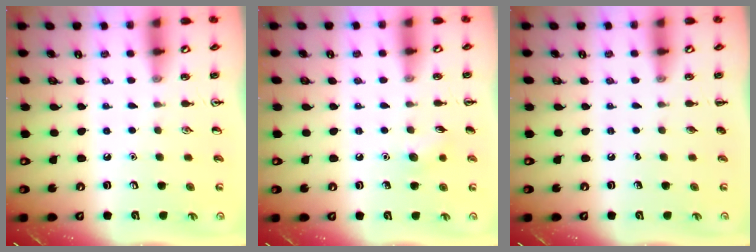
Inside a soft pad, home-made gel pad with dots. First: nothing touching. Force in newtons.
{"total": 5.5, "press": 5.2, "slide": 1.6}
{"total": 0.0}